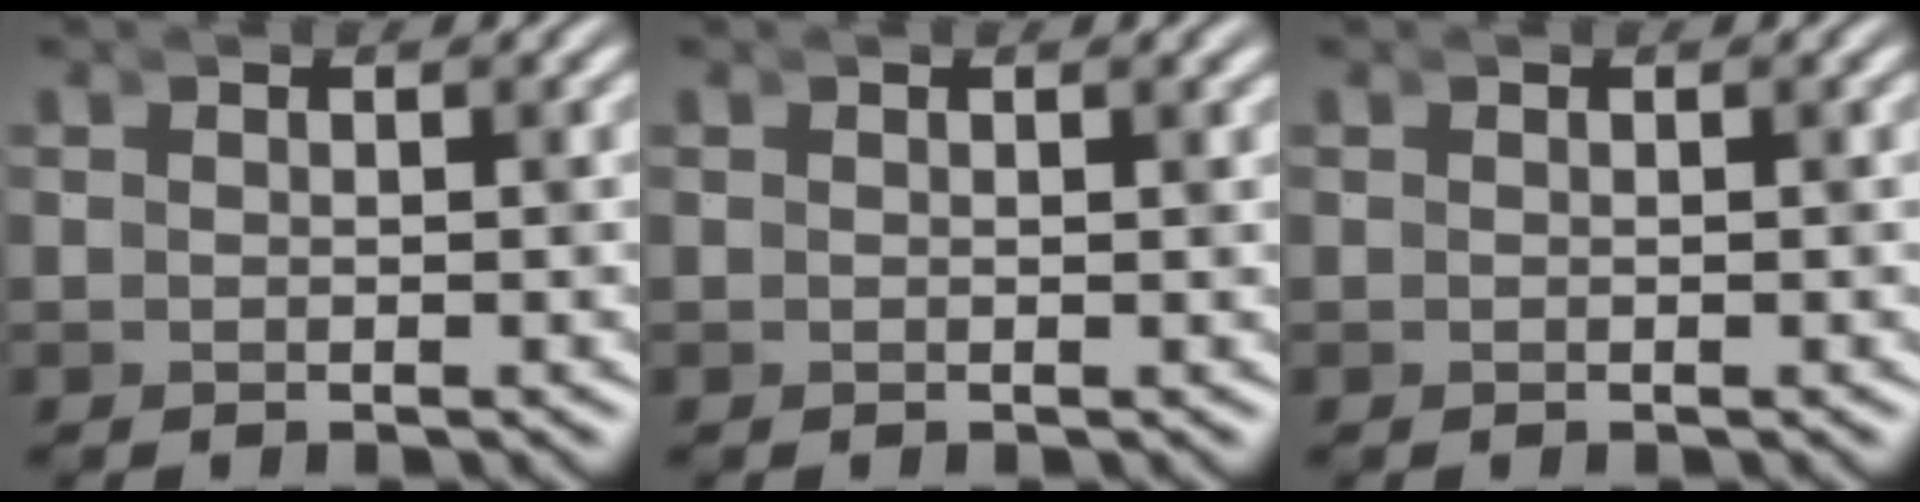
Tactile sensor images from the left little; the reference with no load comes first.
{"total": 0.0}
{"total": 0.0}